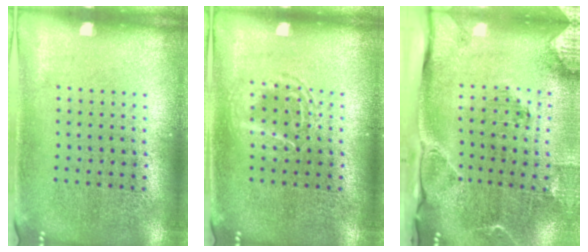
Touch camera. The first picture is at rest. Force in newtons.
{"total": 1.7, "press": 1.7, "slide": 0.2}
{"total": 3.1, "press": 2.3, "slide": 2.1}